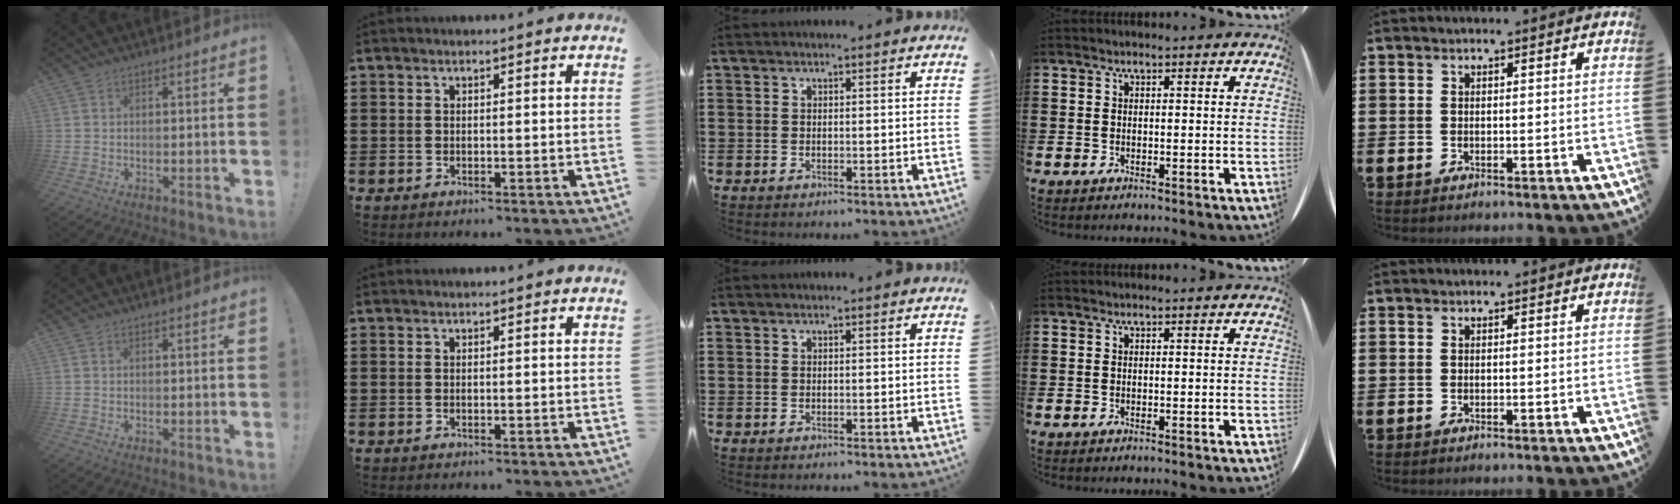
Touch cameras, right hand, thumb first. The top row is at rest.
{}